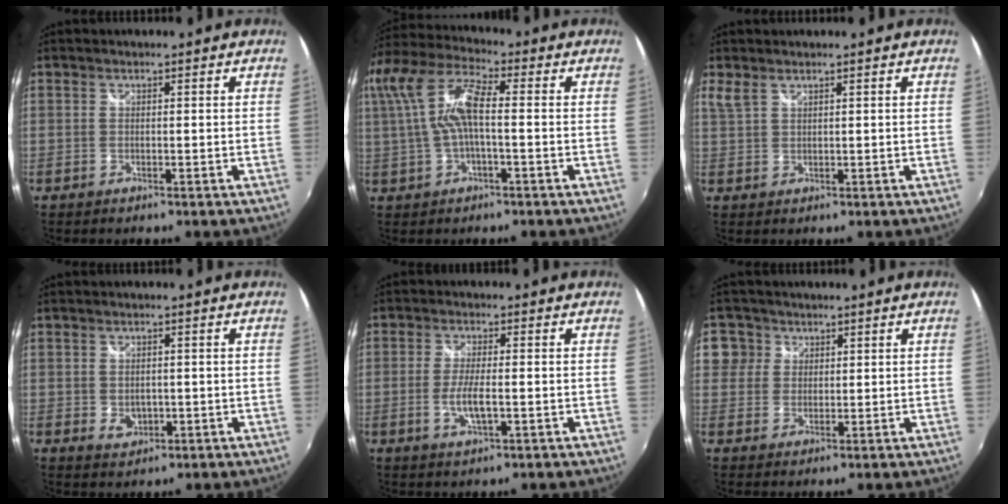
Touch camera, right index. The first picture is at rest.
{"total": 12.6, "force": [1.1, 4.4, 11.8], "torque": [-0.222, 0.011, 0.021]}
{"total": 2.0, "force": [1.4, 0.6, 1.2], "torque": [-0.029, 0.001, 0.032]}
{"total": 3.5, "force": [-0.4, 2.8, 2.0], "torque": [-0.034, -0.004, -0.004]}
{"total": 5.0, "force": [-1.3, 1.3, 4.7], "torque": [-0.094, -0.009, -0.022]}
{"total": 4.2, "force": [1.3, 4.0, 0.2], "torque": [0.011, 0.020, 0.018]}